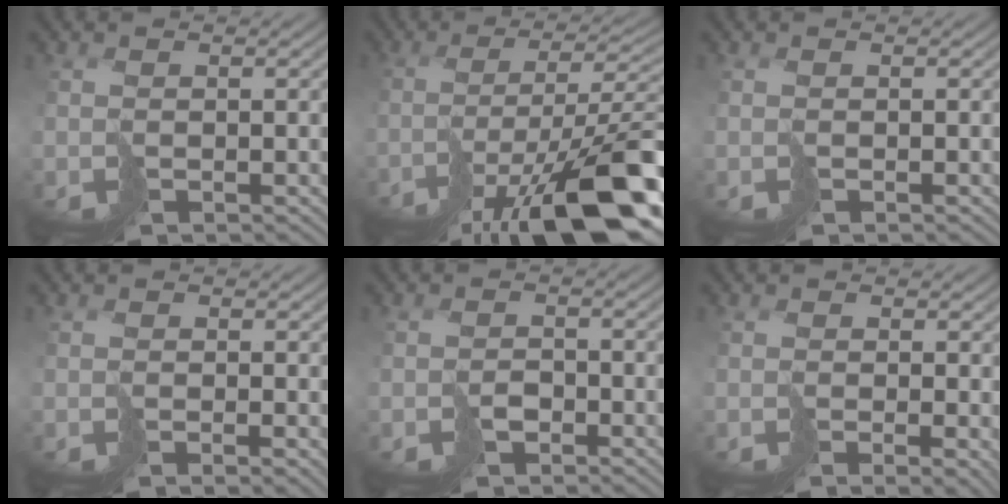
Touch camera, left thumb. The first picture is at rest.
{"total": 16.4, "force": [-8.8, 5.1, 12.8], "torque": [-0.195, -0.016, -0.141]}
{"total": 0.0}
{"total": 1.4, "force": [-0.3, 0.1, 1.4], "torque": [-0.025, -0.003, -0.006]}
{"total": 1.4, "force": [-0.9, 0.9, 0.6], "torque": [-0.008, 0.001, -0.019]}
{"total": 3.1, "force": [-0.8, 0.6, 2.9], "torque": [-0.045, -0.006, -0.011]}